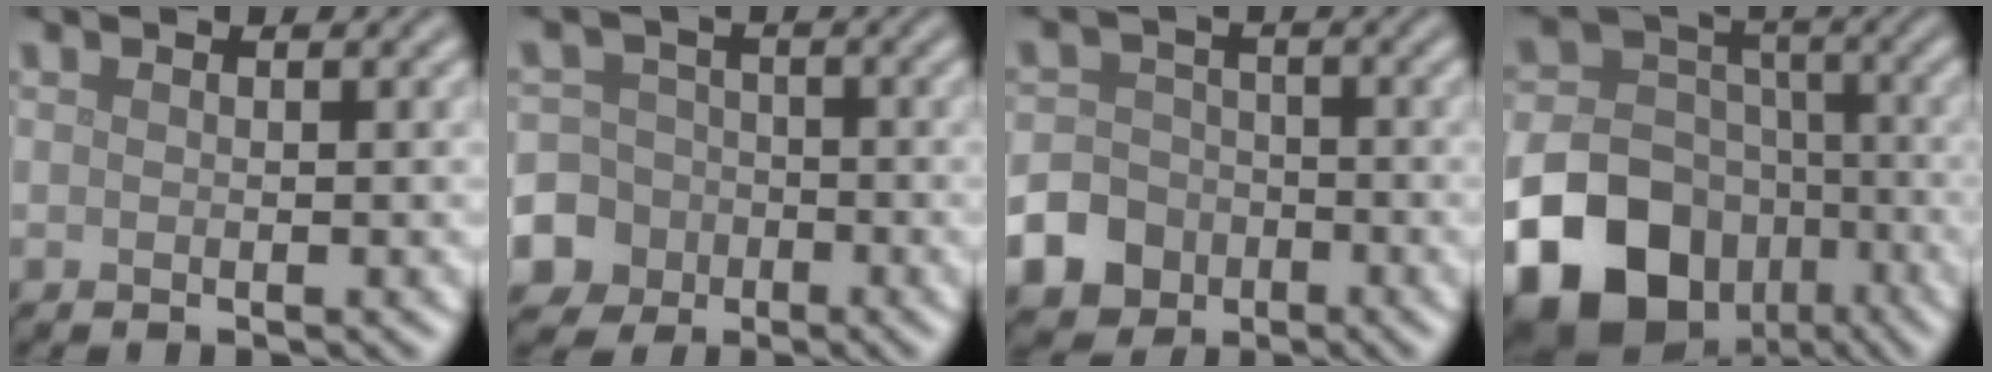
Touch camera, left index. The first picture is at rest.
{"total": 9.1, "force": [-3.7, 8.2, 1.2], "torque": [-0.026, -0.020, -0.092]}
{"total": 10.7, "force": [-5.4, 8.9, 2.2], "torque": [-0.048, -0.044, -0.115]}
{"total": 19.2, "force": [-9.6, 14.8, 7.6], "torque": [-0.150, -0.065, -0.180]}